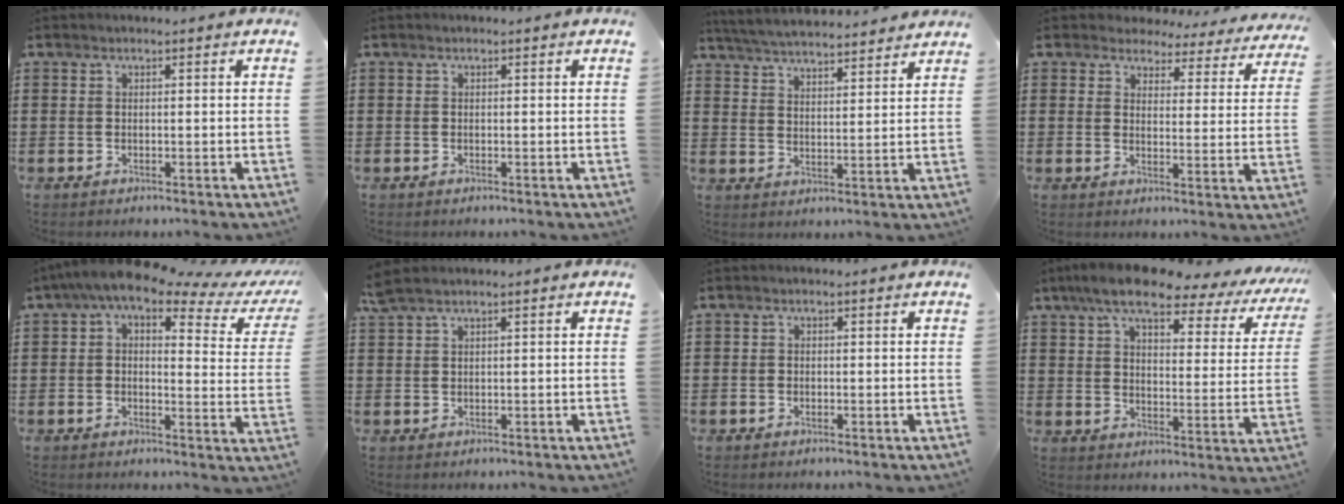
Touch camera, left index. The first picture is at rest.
{"total": 0.0}
{"total": 4.8, "force": [4.8, -0.1, 0.8], "torque": [-0.037, -0.027, 0.083]}
{"total": 4.0, "force": [3.7, 1.3, 0.6], "torque": [-0.037, -0.020, 0.063]}
{"total": 7.4, "force": [4.8, 1.5, 5.4], "torque": [-0.122, -0.016, 0.082]}
{"total": 1.6, "force": [1.1, 0.2, 1.1], "torque": [-0.025, 0.000, 0.020]}
{"total": 0.7, "force": [-0.3, 0.6, 0.3], "torque": [-0.006, 0.002, -0.006]}
{"total": 9.8, "force": [7.8, 2.1, 5.6], "torque": [-0.125, -0.034, 0.129]}